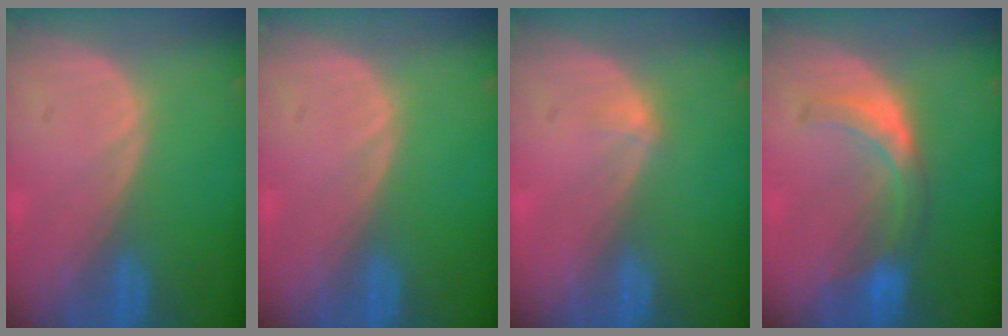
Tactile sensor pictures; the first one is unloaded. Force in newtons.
{"total": 0.0}
{"total": 1.1, "press": 0.8, "slide": 0.7}
{"total": 5.8, "press": 5.6, "slide": 1.5}